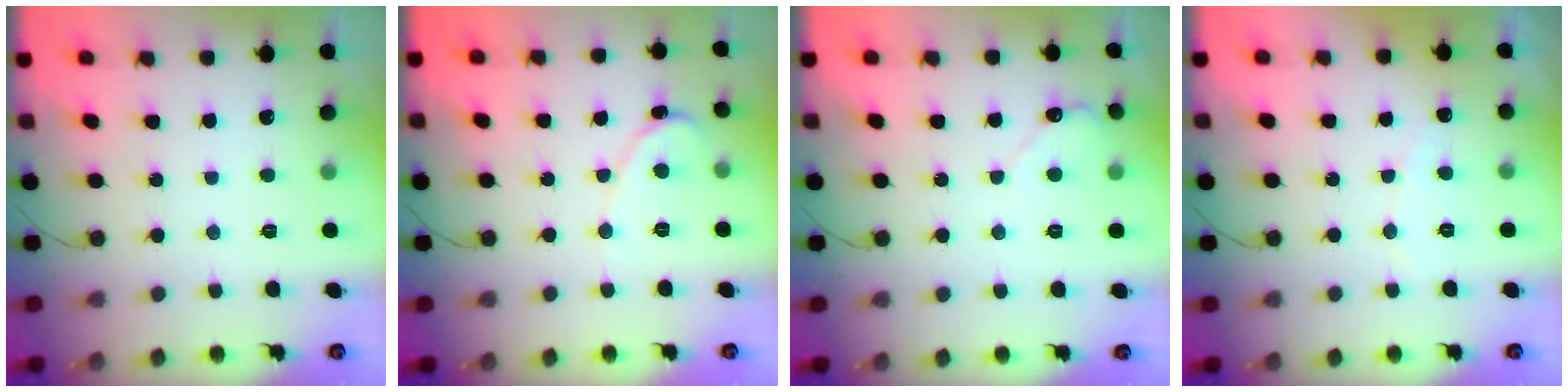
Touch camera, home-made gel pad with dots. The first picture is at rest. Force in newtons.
{"total": 1.6, "press": 1.6, "slide": 0.0}
{"total": 2.8, "press": 2.7, "slide": 0.3}
{"total": 2.8, "press": 2.8, "slide": 0.2}